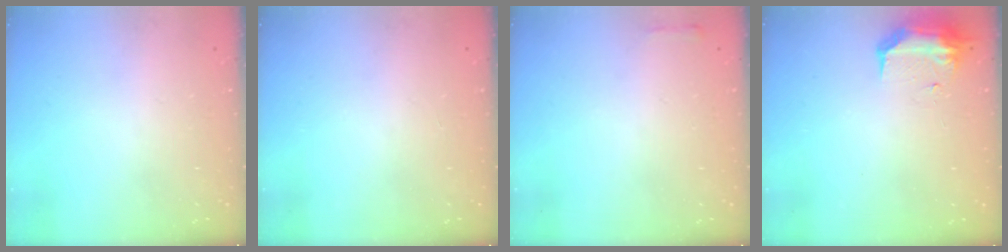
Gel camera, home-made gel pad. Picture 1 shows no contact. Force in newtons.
{"total": 0.0}
{"total": 2.1, "press": 2.0, "slide": 0.5}
{"total": 8.4, "press": 8.3, "slide": 1.4}